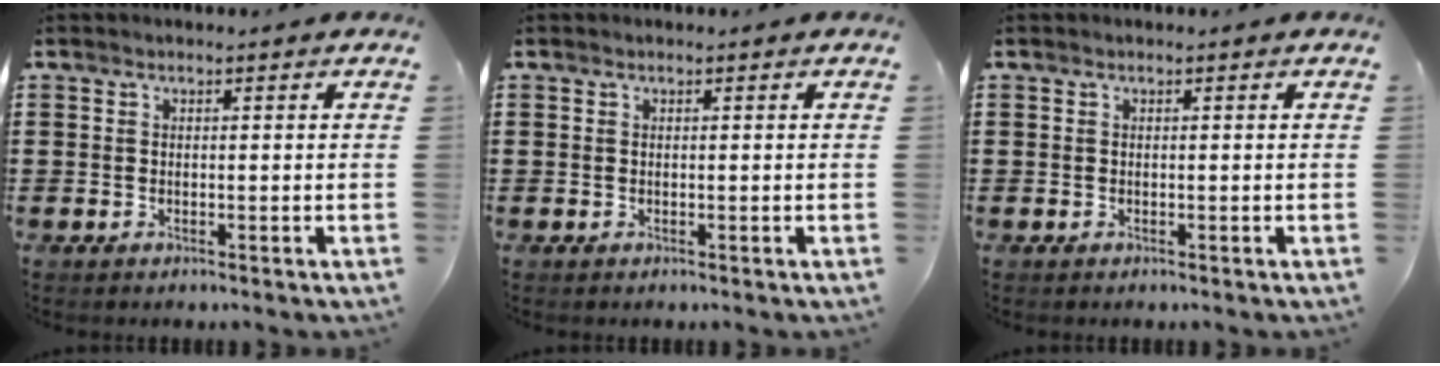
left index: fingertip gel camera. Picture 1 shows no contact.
{"total": 0.0}
{"total": 0.0}